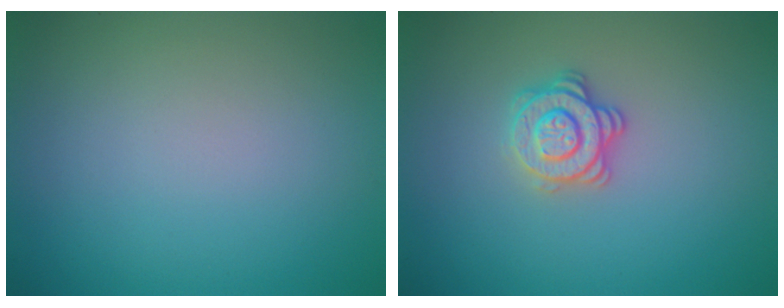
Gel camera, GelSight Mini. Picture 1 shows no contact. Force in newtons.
{"total": 2.8, "press": 2.6, "slide": 1.1}